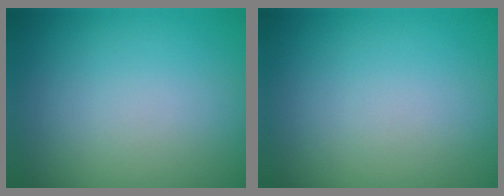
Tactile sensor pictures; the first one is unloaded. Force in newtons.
{"total": 0.0}